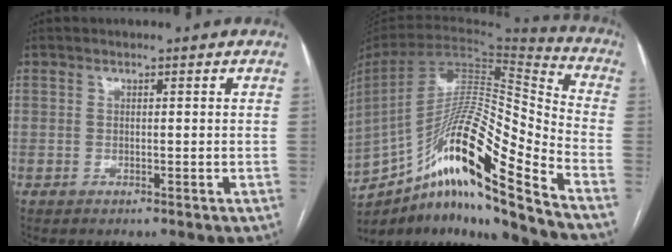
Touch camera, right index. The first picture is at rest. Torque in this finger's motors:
{"motor_torque": [0.71, -0.62, 0.39, 0.21]}